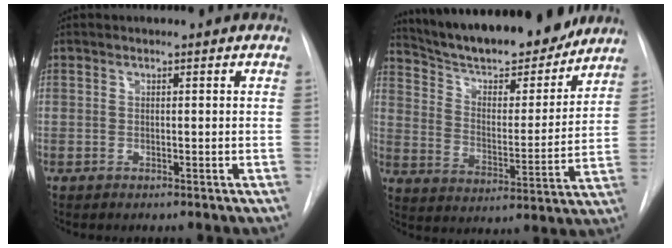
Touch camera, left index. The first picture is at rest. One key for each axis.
{"total": 21.3, "fx": 19.0, "fy": 4.4, "fz": 8.7, "tx": -0.141, "ty": -0.005, "tz": 0.286}